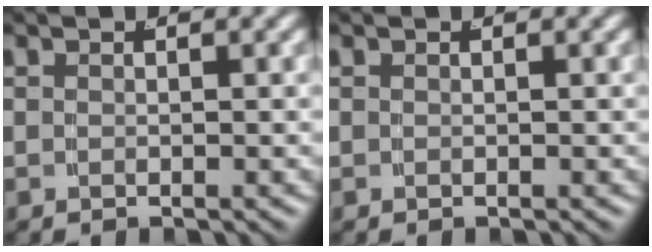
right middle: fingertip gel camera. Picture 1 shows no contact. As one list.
[{"total": 0.0}]